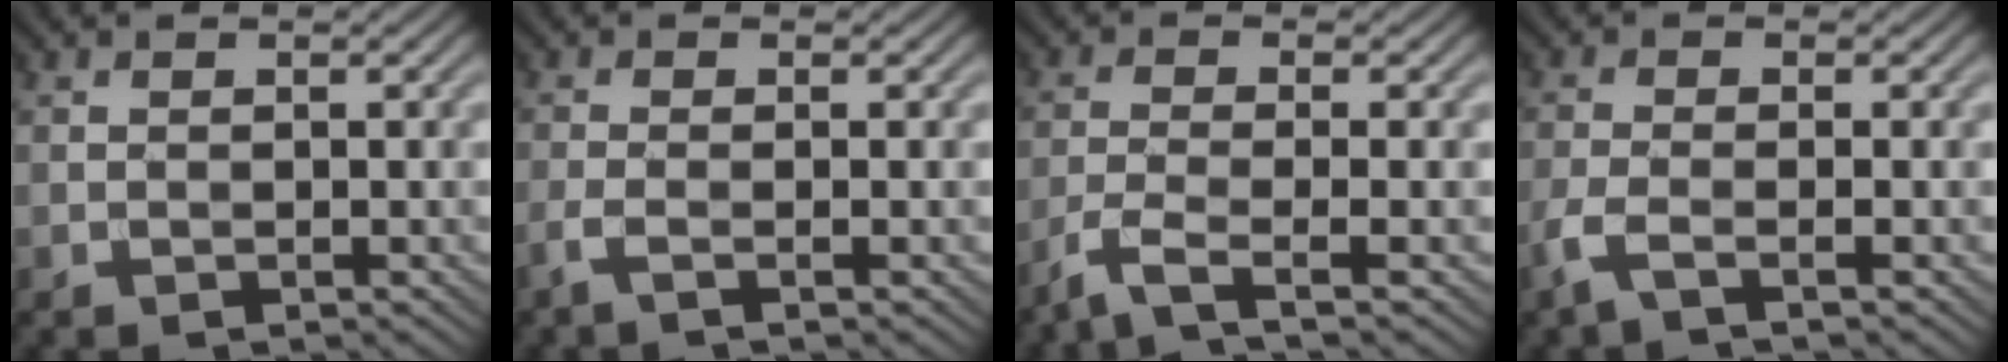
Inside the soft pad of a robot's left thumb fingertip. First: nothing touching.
{"total": 1.9, "force": [-1.0, 0.2, 1.6], "torque": [-0.034, 0.003, -0.031]}
{"total": 4.0, "force": [-2.6, 0.6, 3.0], "torque": [-0.058, -0.001, -0.073]}
{"total": 2.9, "force": [-1.7, 0.5, 2.3], "torque": [-0.055, -0.002, -0.049]}